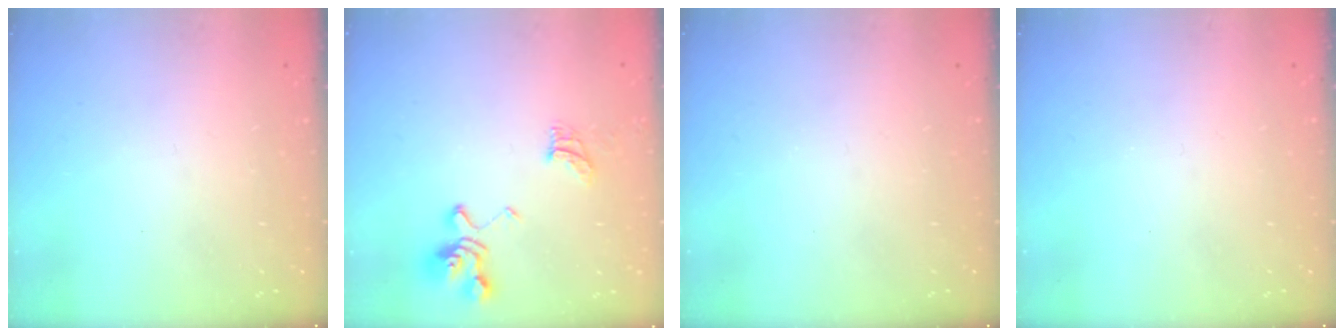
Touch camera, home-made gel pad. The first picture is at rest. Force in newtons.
{"total": 8.6, "press": 8.4, "slide": 1.5}
{"total": 0.0}
{"total": 0.0}